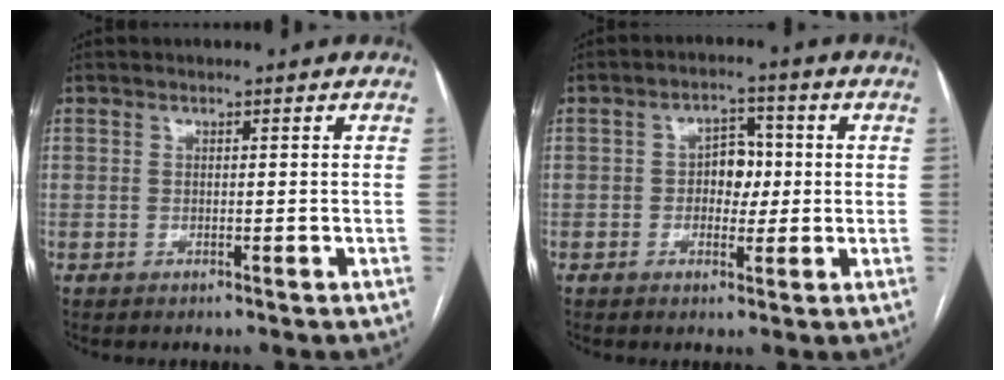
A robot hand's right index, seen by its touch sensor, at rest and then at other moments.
{"total": 4.6, "force": [0.0, 3.0, 3.5], "torque": [-0.051, 0.015, 0.000]}